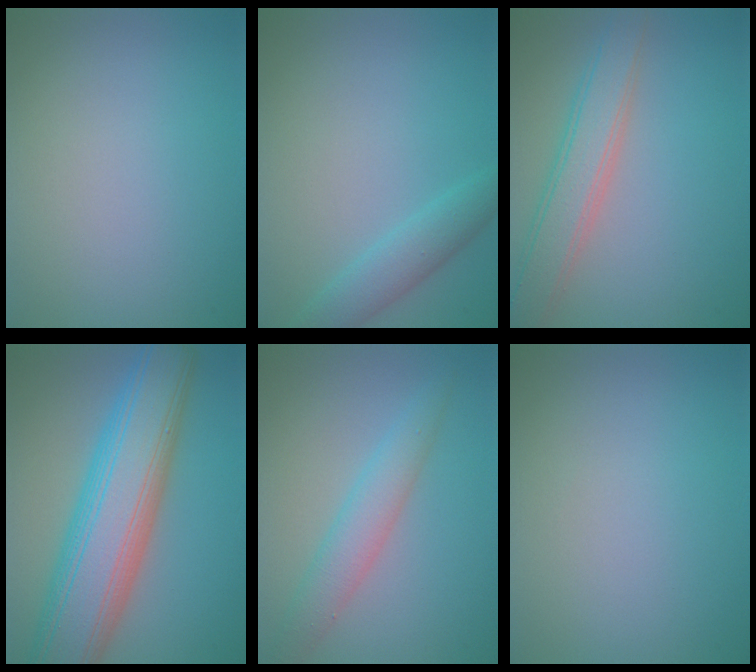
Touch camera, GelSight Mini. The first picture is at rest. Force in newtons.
{"total": 2.8, "press": 2.8, "slide": 0.2}
{"total": 4.6, "press": 4.6, "slide": 0.3}
{"total": 11.8, "press": 11.8, "slide": 0.4}
{"total": 3.4, "press": 3.4, "slide": 0.1}
{"total": 0.0}